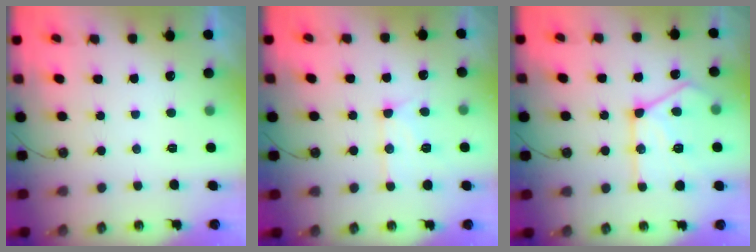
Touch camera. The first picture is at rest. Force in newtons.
{"total": 11.9, "press": 11.8, "slide": 0.9}
{"total": 17.5, "press": 17.5, "slide": 1.4}